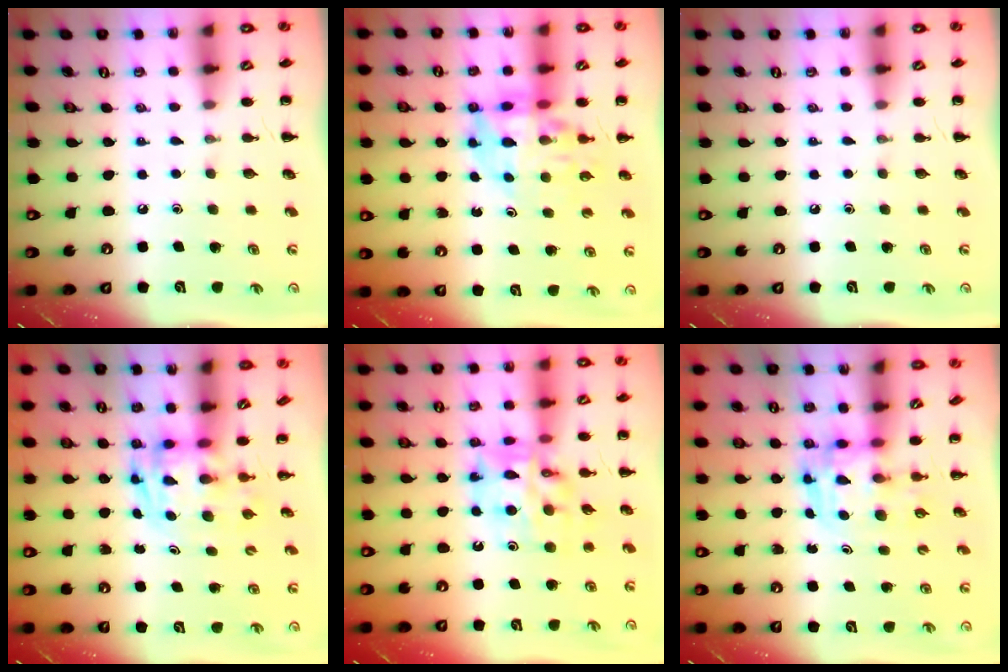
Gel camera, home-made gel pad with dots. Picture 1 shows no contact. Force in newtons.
{"total": 11.8, "press": 11.2, "slide": 3.6}
{"total": 0.0}
{"total": 2.7, "press": 2.6, "slide": 0.5}
{"total": 13.6, "press": 13.0, "slide": 3.8}
{"total": 3.7, "press": 3.7, "slide": 0.7}